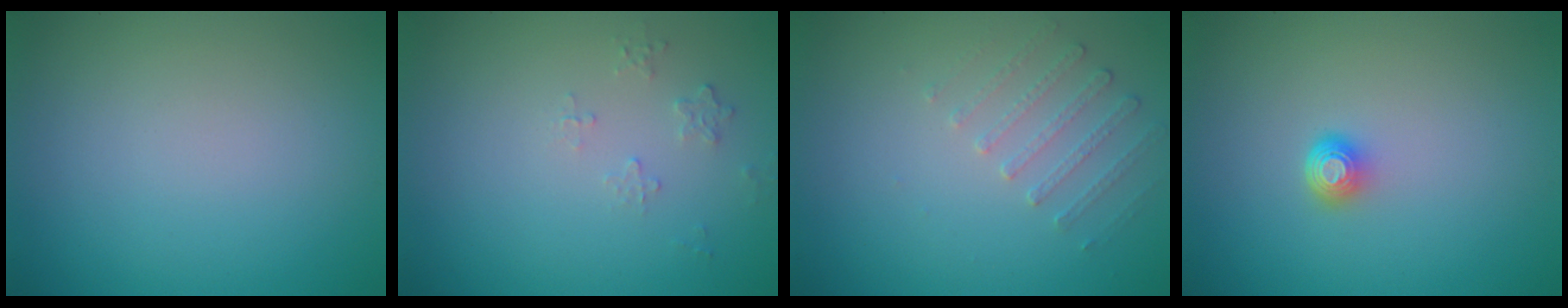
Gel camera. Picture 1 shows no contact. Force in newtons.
{"total": 0.7, "press": 0.5, "slide": 0.5}
{"total": 1.5, "press": 1.0, "slide": 1.1}
{"total": 1.6, "press": 1.2, "slide": 1.0}